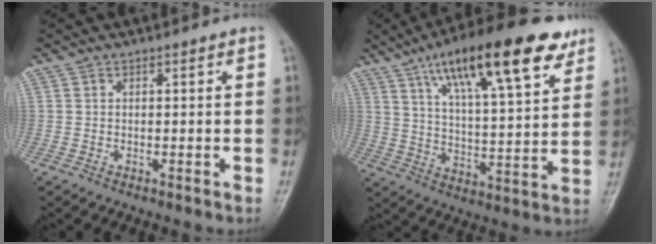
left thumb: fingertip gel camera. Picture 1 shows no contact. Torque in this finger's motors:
{"motor_torque": [0.33, 0.39, 1.72, -1.05, 0.24]}